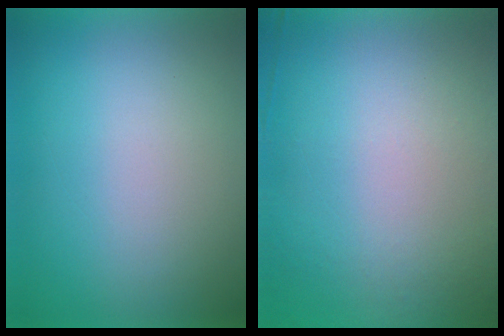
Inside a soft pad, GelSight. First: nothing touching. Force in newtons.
{"total": 6.2}